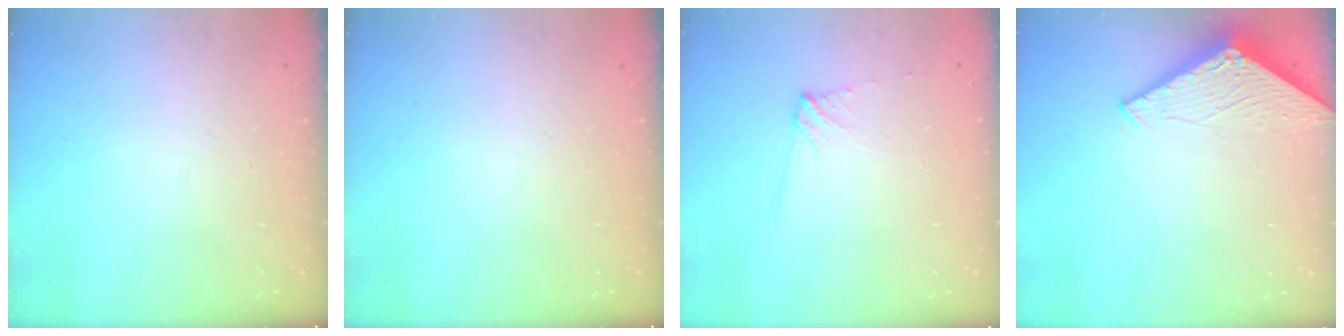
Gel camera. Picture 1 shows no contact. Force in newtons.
{"total": 0.0}
{"total": 4.6, "press": 4.5, "slide": 0.6}
{"total": 2.8, "press": 2.8, "slide": 0.2}